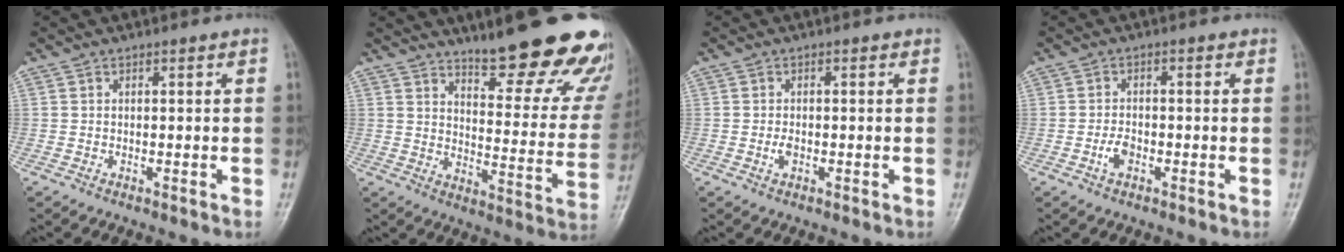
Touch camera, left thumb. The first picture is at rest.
{"total": 24.2, "force": [18.3, 6.2, 14.5], "torque": [-0.146, -0.114, 0.235]}
{"total": 1.7, "force": [-0.4, 1.0, 1.3], "torque": [-0.020, 0.000, -0.008]}
{"total": 2.8, "force": [-1.2, 1.7, 1.9], "torque": [-0.035, 0.007, -0.026]}